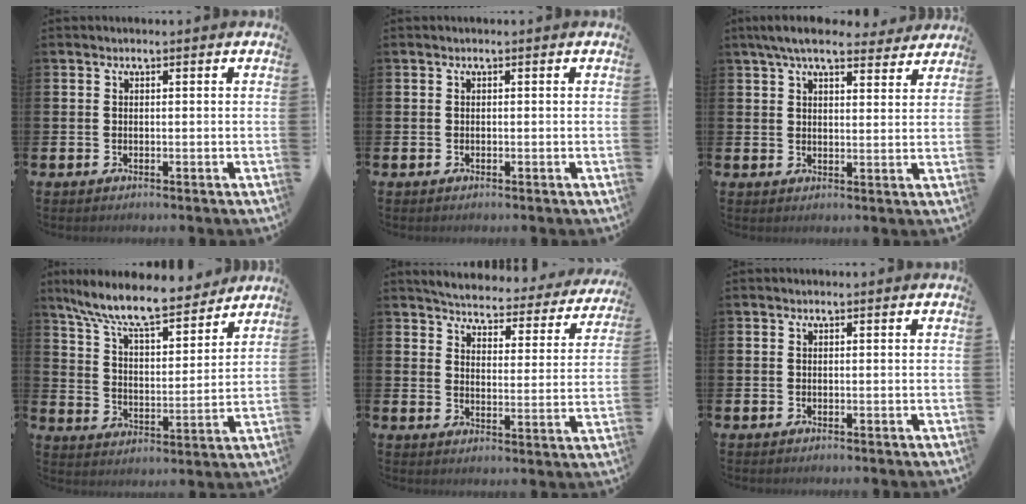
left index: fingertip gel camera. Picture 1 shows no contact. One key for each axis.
{"total": 0.0}
{"total": 6.6, "fx": 5.9, "fy": 1.4, "fz": 2.5, "tx": -0.051, "ty": -0.023, "tz": 0.105}
{"total": 10.3, "fx": 9.3, "fy": 1.7, "fz": 4.2, "tx": -0.110, "ty": -0.062, "tz": 0.159}
{"total": 4.5, "fx": 4.4, "fy": 0.6, "fz": 0.8, "tx": -0.038, "ty": -0.041, "tz": 0.071}
{"total": 0.0}